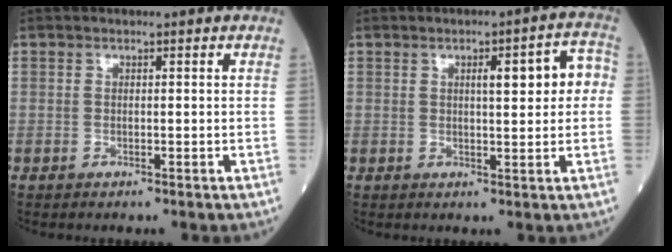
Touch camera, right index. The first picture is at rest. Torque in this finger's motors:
{"motor_torque": [1.04, 0.16, 0.17, 0.09]}